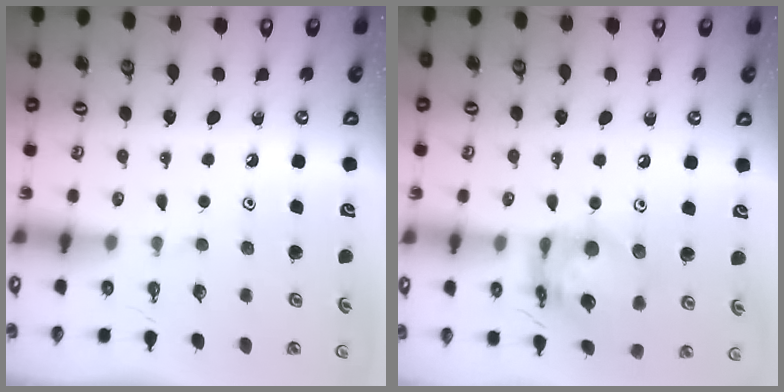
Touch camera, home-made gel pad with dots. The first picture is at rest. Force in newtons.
{"total": 16.0, "press": 15.9, "slide": 1.6}